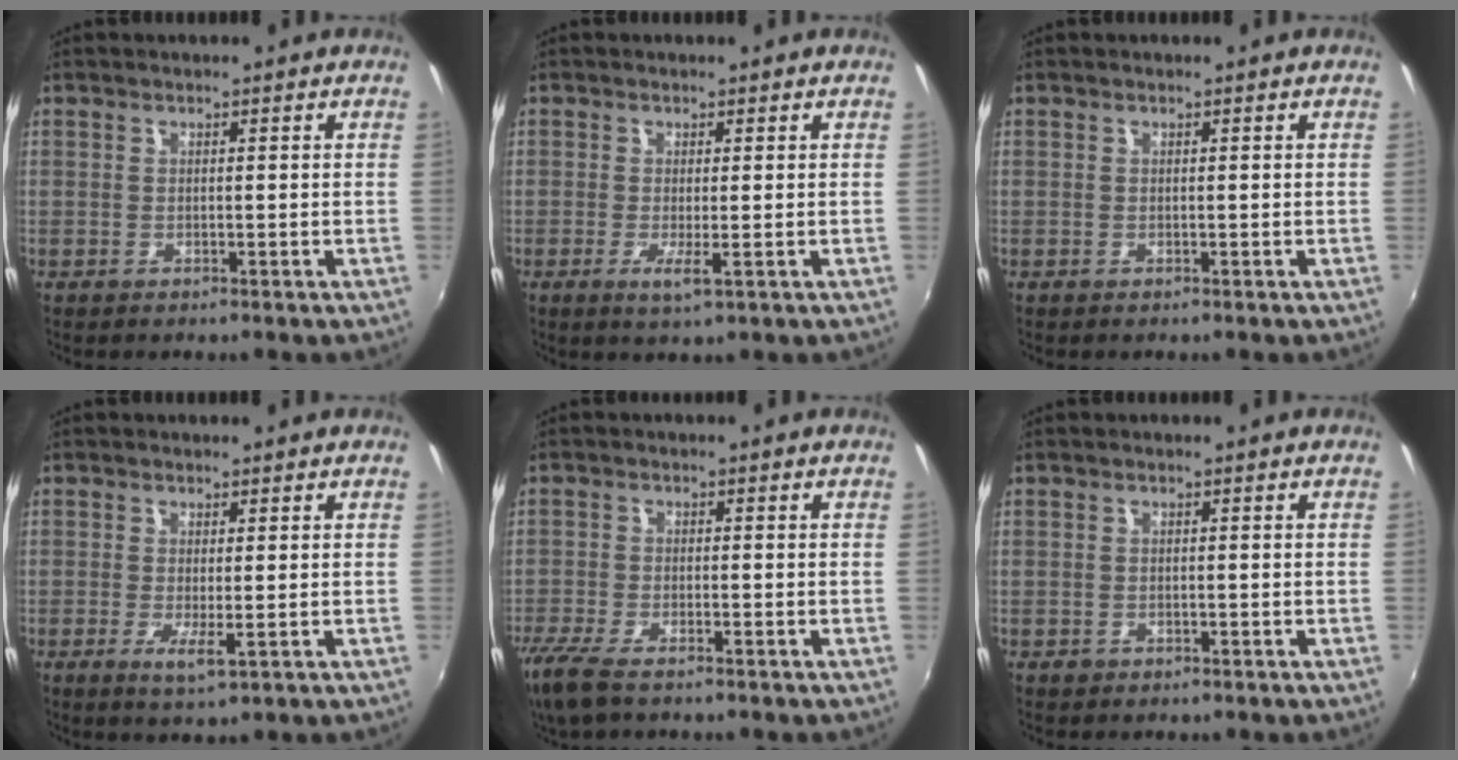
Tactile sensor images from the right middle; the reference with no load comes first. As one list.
[{"total": 2.7, "force": [-0.6, 0.0, 2.6], "torque": [-0.052, -0.009, -0.010]}, {"total": 0.0}, {"total": 3.2, "force": [-0.7, 0.3, 3.2], "torque": [-0.063, -0.011, -0.010]}, {"total": 9.0, "force": [-6.5, 2.6, 5.6], "torque": [-0.142, -0.037, -0.128]}, {"total": 1.1, "force": [-0.7, 0.8, 0.4], "torque": [-0.010, -0.002, -0.008]}]